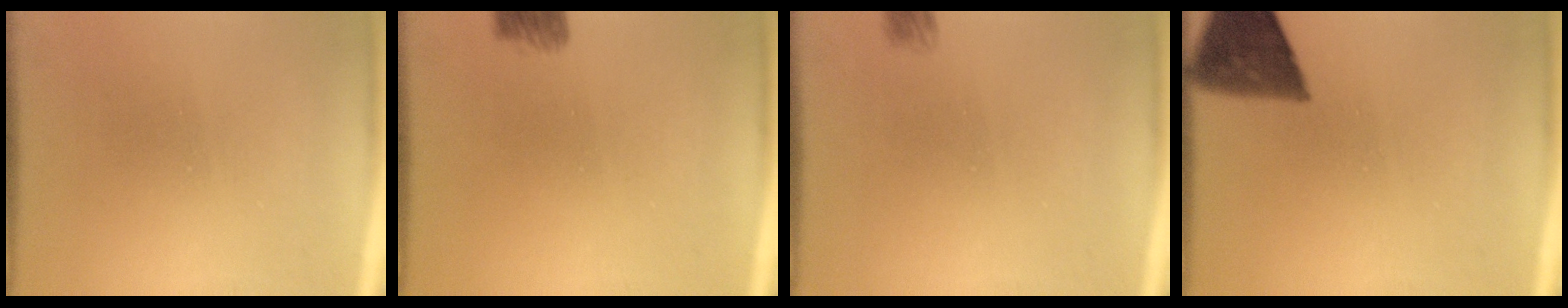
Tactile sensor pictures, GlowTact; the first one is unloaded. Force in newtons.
{"total": 3.9}
{"total": 1.6}
{"total": 9.7}